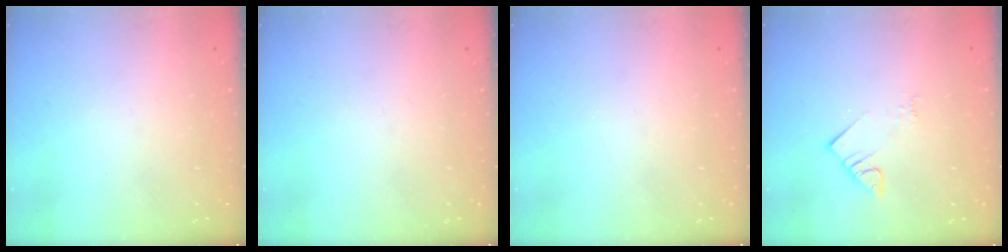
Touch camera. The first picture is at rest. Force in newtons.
{"total": 0.0}
{"total": 0.0}
{"total": 4.7, "press": 4.7, "slide": 0.4}